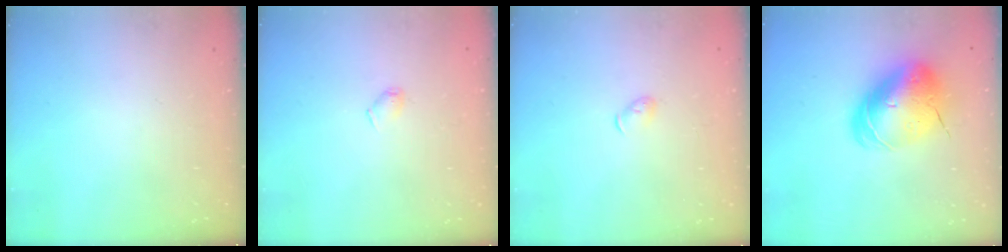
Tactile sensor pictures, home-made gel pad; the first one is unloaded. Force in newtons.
{"total": 4.2, "press": 4.1, "slide": 0.8}
{"total": 3.8, "press": 3.7, "slide": 0.9}
{"total": 12.9, "press": 12.6, "slide": 2.5}